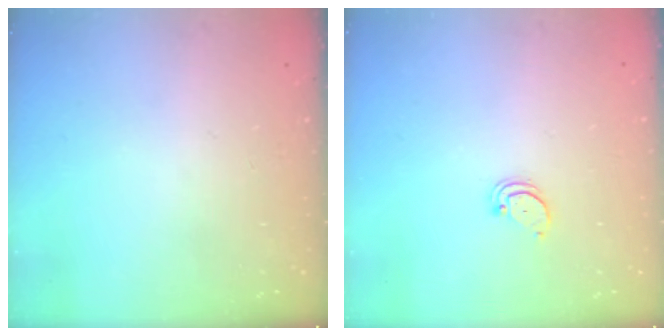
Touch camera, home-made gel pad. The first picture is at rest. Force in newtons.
{"total": 1.4, "press": 1.3, "slide": 0.1}